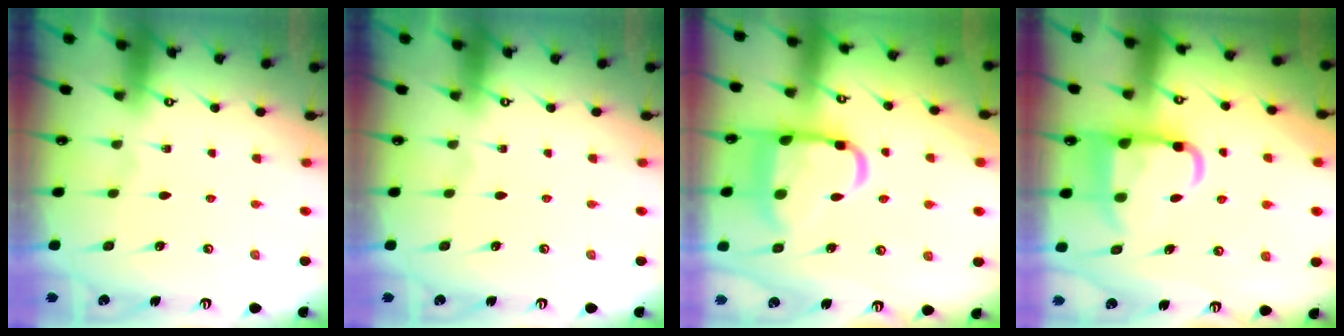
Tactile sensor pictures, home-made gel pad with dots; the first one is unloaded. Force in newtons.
{"total": 0.0}
{"total": 16.0, "press": 15.9, "slide": 1.6}
{"total": 12.0, "press": 11.9, "slide": 1.6}